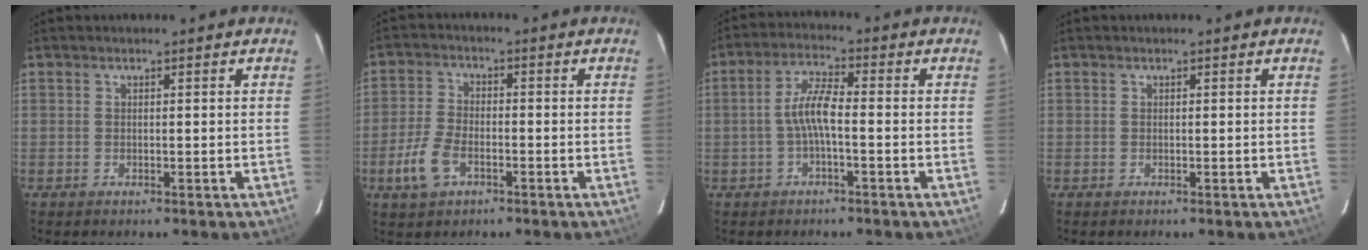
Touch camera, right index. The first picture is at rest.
{"total": 7.1, "force": [-3.3, 3.9, 4.9], "torque": [-0.117, 0.000, -0.062]}
{"total": 5.4, "force": [-1.3, 1.1, 5.1], "torque": [-0.108, 0.013, -0.024]}
{"total": 0.0}